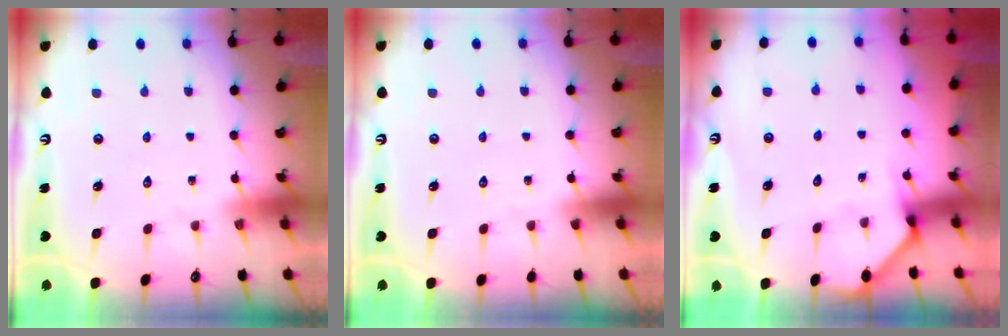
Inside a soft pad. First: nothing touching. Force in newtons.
{"total": 0.0}
{"total": 2.5, "press": 2.5, "slide": 0.1}